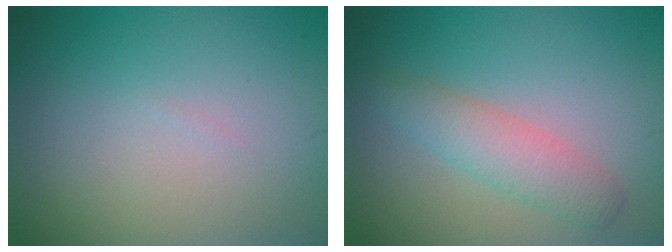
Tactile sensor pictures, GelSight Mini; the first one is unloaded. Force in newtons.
{"total": 2.9, "press": 2.9, "slide": 0.1}